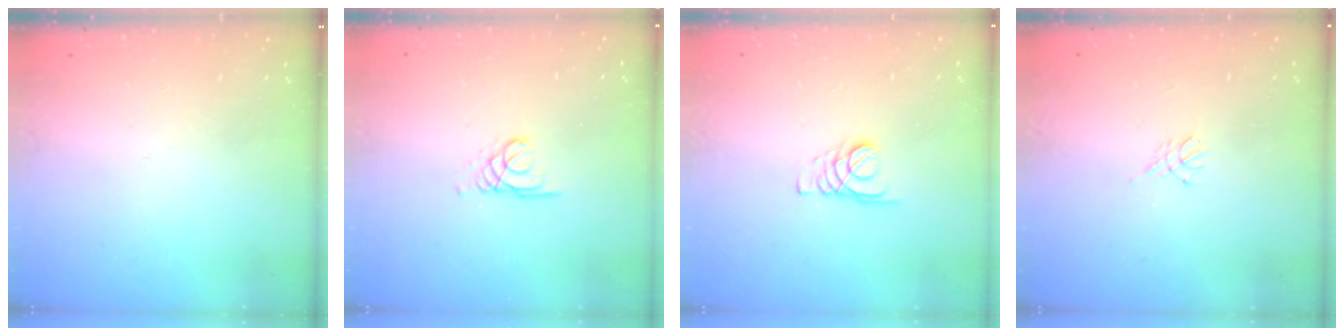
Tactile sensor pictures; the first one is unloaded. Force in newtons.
{"total": 1.7, "press": 1.7, "slide": 0.1}
{"total": 1.8, "press": 1.7, "slide": 0.1}
{"total": 3.0, "press": 2.9, "slide": 0.6}